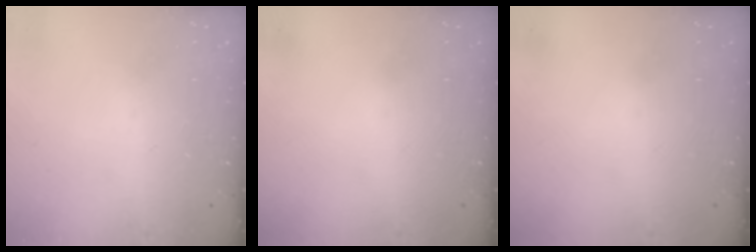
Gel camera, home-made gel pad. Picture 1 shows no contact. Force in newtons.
{"total": 0.0}
{"total": 0.0}